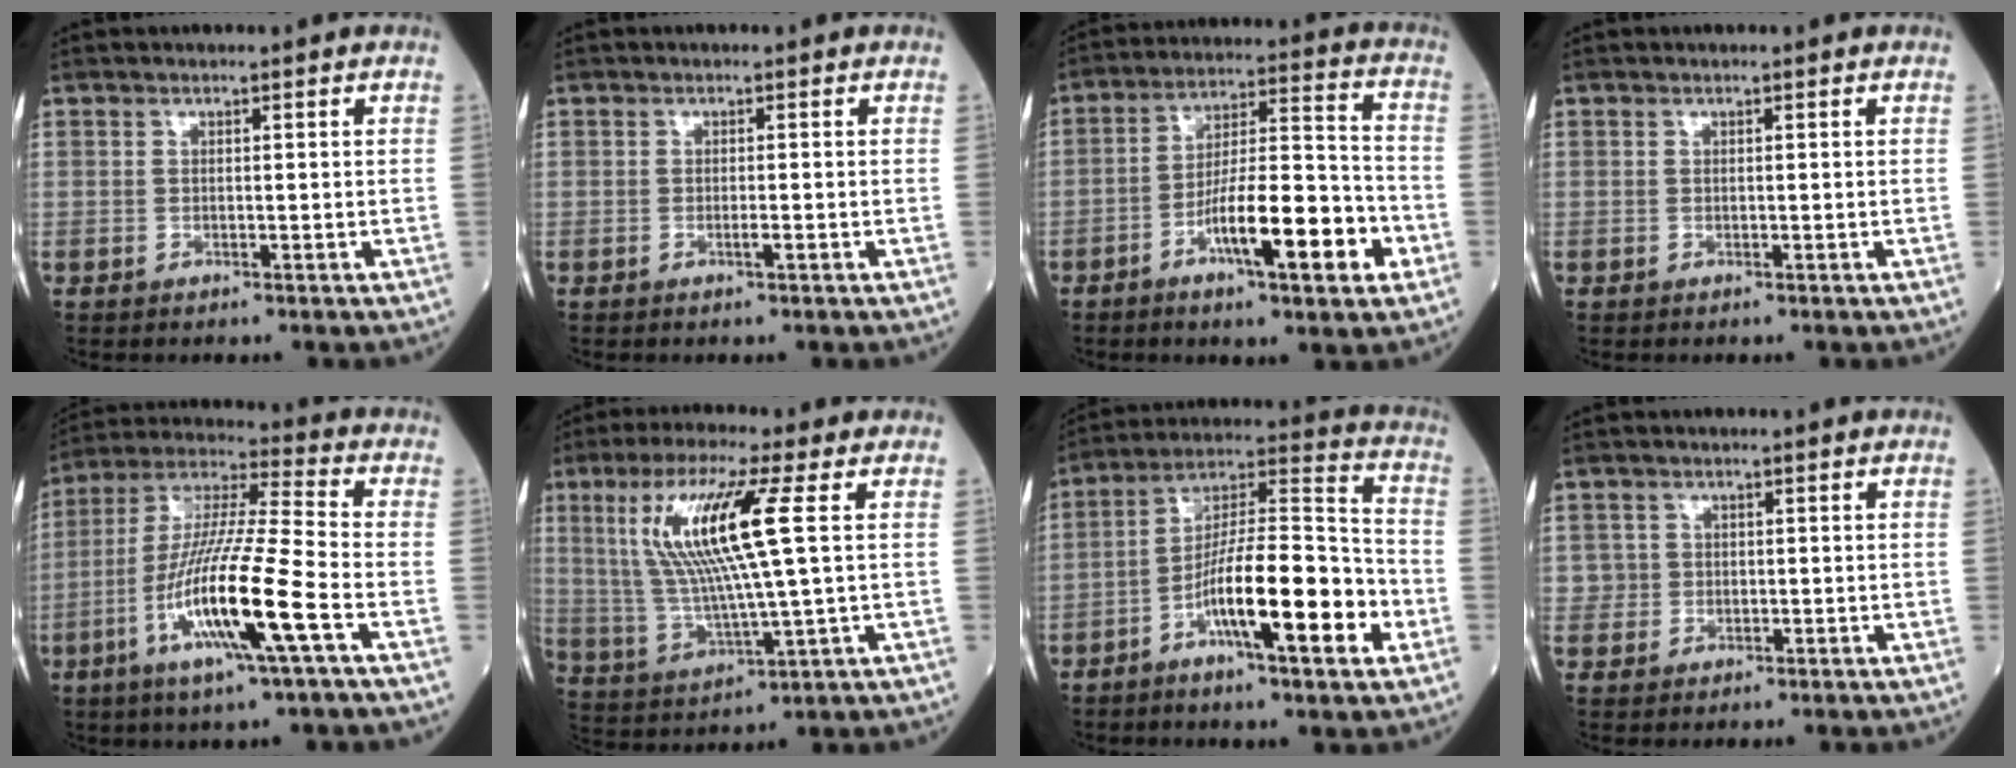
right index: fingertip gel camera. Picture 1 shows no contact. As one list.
[{"total": 1.0, "force": [-0.3, 0.0, 0.9], "torque": [-0.020, -0.002, -0.005]}, {"total": 14.7, "force": [-5.9, 2.4, 13.2], "torque": [-0.224, 0.005, -0.094]}, {"total": 0.0}, {"total": 17.0, "force": [-5.8, 0.1, 16.0], "torque": [-0.321, -0.016, -0.113]}, {"total": 14.0, "force": [3.7, 0.3, 13.5], "torque": [-0.288, 0.004, 0.071]}, {"total": 17.0, "force": [-6.0, 2.3, 15.8], "torque": [-0.271, 0.002, -0.101]}, {"total": 1.9, "force": [0.2, 1.9, -0.1], "torque": [0.015, 0.004, -0.001]}]